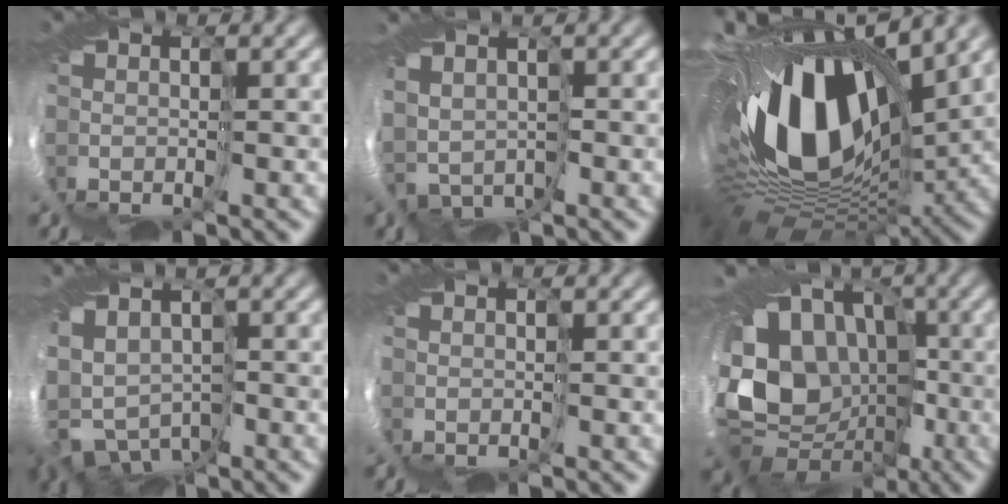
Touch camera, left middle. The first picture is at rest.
{"total": 2.6, "force": [0.2, 2.4, 1.0], "torque": [-0.034, -0.007, 0.007]}
{"total": 14.7, "force": [3.1, 7.7, 12.1], "torque": [-0.220, 0.002, 0.041]}
{"total": 4.2, "force": [-2.4, 3.1, 1.4], "torque": [-0.041, -0.019, -0.051]}
{"total": 0.0}
{"total": 10.2, "force": [0.3, 9.0, 4.7], "torque": [-0.096, -0.014, -0.001]}